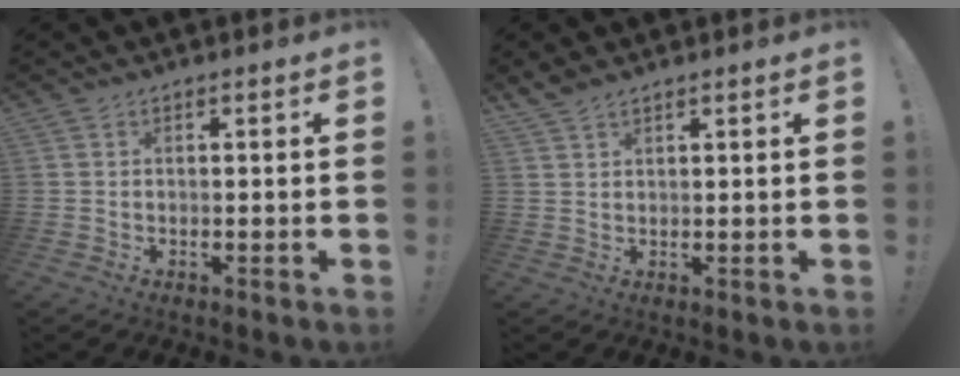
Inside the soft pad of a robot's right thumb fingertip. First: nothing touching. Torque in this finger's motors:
{"motor_torque": [-0.32, 0.34, 0.09, 0.13, 0.07]}